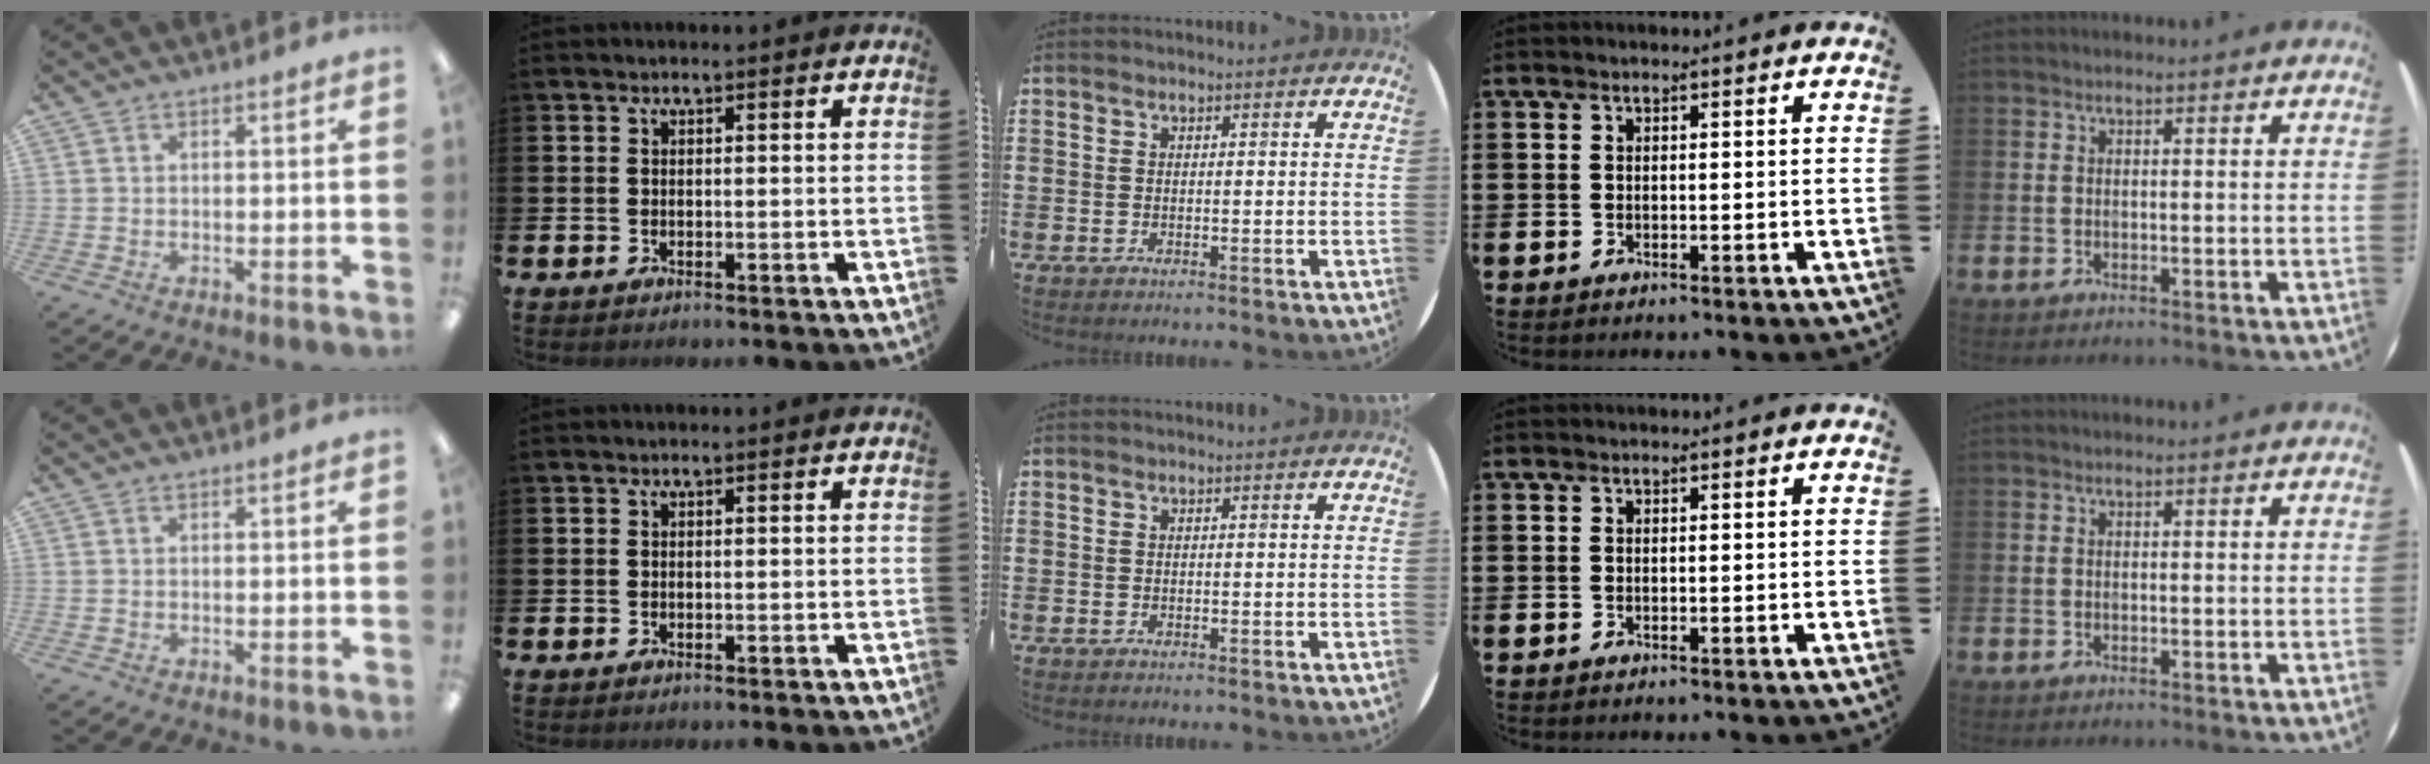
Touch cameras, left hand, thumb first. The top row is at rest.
{}